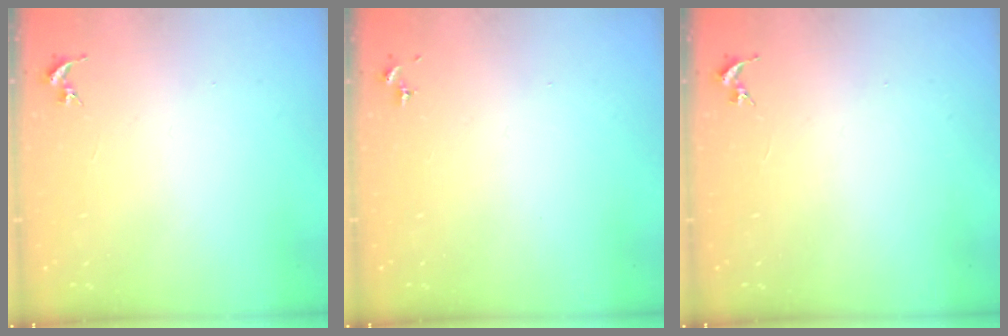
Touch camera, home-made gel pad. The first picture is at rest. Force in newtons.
{"total": 0.0}
{"total": 0.0}